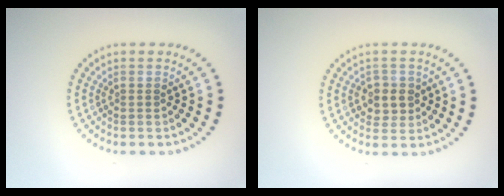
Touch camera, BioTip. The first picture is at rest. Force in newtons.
{"total": 2.5, "press": 2.3, "slide": 0.9}